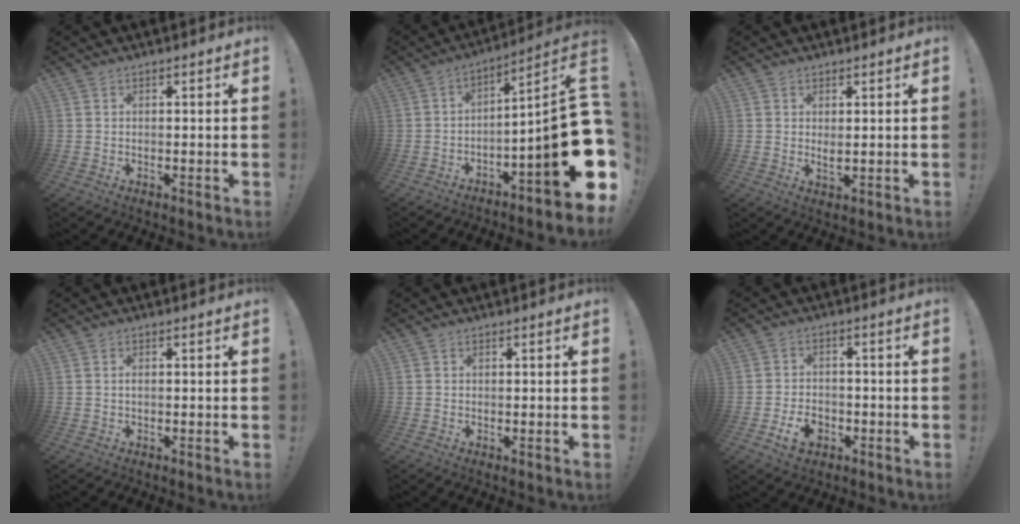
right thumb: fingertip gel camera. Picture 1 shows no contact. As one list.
[{"total": 17.9, "force": [-4.2, 2.7, 17.2], "torque": [-0.244, 0.002, -0.069]}, {"total": 2.0, "force": [1.3, 0.8, 1.4], "torque": [-0.015, -0.011, 0.021]}, {"total": 0.5, "force": [-0.1, 0.1, 0.5], "torque": [-0.011, 0.002, -0.003]}, {"total": 0.5, "force": [0.4, 0.2, -0.1], "torque": [0.009, 0.000, 0.006]}, {"total": 6.5, "force": [-3.0, 4.8, 3.3], "torque": [-0.051, 0.014, -0.054]}]